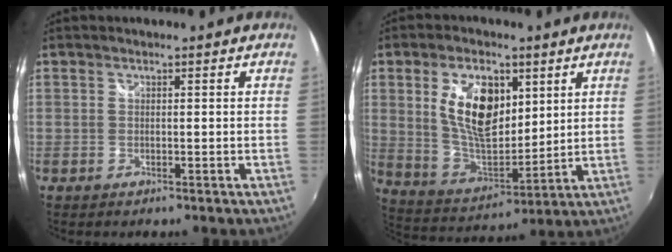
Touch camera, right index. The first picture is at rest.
{"total": 14.5, "force": [4.9, 7.5, 11.3], "torque": [-0.211, 0.005, 0.102]}